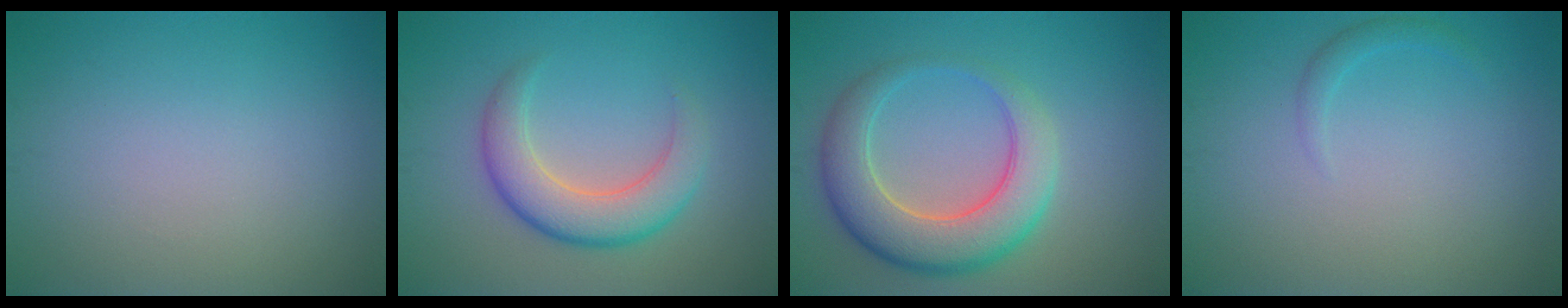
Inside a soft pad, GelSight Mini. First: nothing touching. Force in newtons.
{"total": 5.1, "press": 5.1, "slide": 0.2}
{"total": 7.1, "press": 7.1, "slide": 0.5}
{"total": 1.0, "press": 1.0, "slide": 0.1}